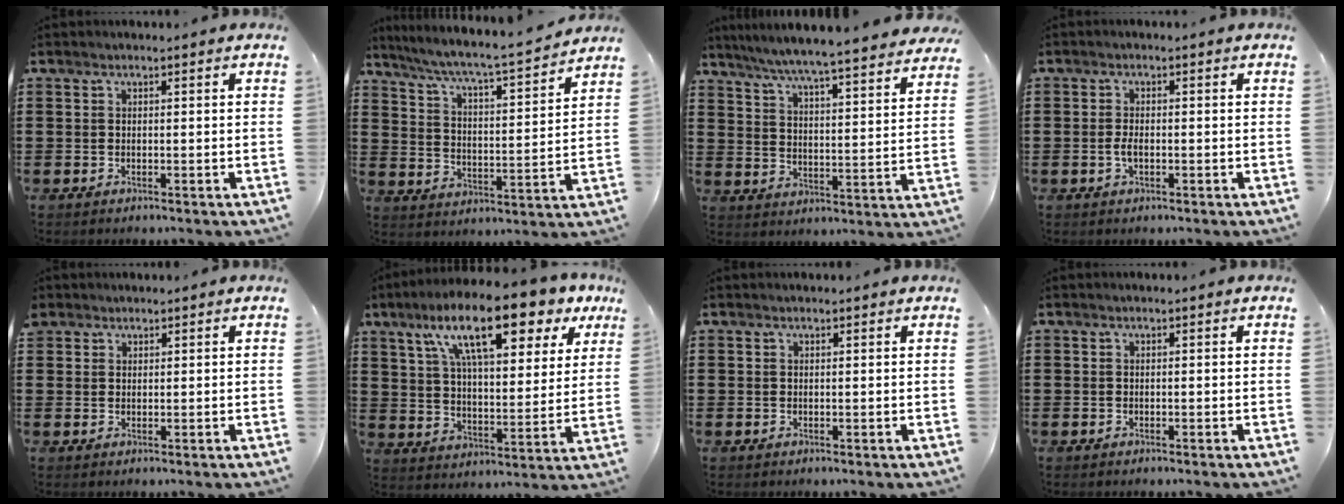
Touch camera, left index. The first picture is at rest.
{"total": 5.3, "force": [4.8, -0.2, 2.3], "torque": [-0.067, -0.038, 0.071]}
{"total": 5.6, "force": [5.2, -0.9, 1.9], "torque": [-0.061, -0.043, 0.082]}
{"total": 2.0, "force": [-0.6, 0.9, 1.7], "torque": [-0.048, -0.005, -0.016]}
{"total": 1.6, "force": [1.4, 0.9, -0.1], "torque": [-0.004, 0.006, 0.028]}
{"total": 16.4, "force": [10.4, 4.0, 12.0], "torque": [-0.218, -0.033, 0.167]}
{"total": 0.0}
{"total": 0.0}